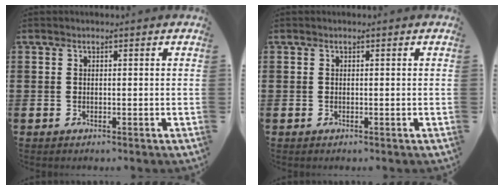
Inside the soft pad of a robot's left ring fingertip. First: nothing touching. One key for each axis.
{"total": 0.0}